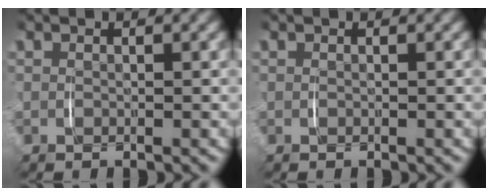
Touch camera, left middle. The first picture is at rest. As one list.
[{"total": 0.0}]